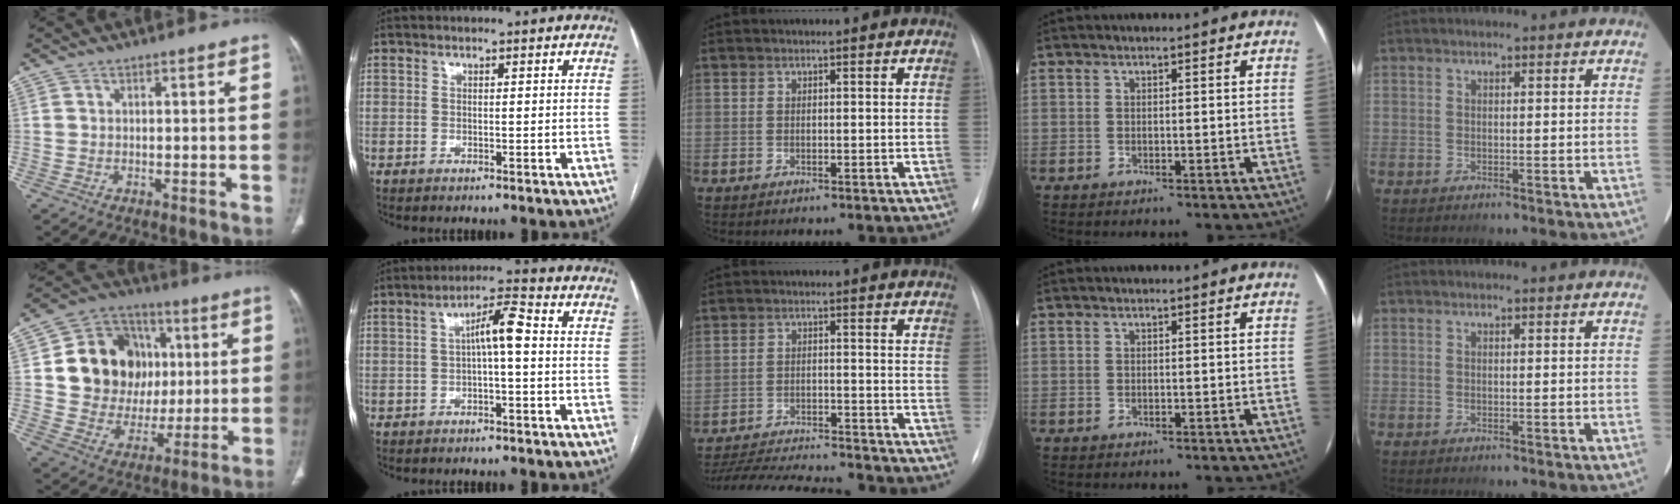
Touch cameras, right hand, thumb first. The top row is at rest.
{"thumb": {"total": 18.6, "force": [3.3, 15.4, 9.9], "torque": [-0.121, 0.010, 0.068]}, "index": {"total": 5.4, "force": [0.1, 0.7, 5.3], "torque": [-0.088, 0.019, 0.001]}, "middle": {"total": 15.8, "force": [-14.8, 1.4, 5.3], "torque": [-0.099, -0.017, -0.216]}}